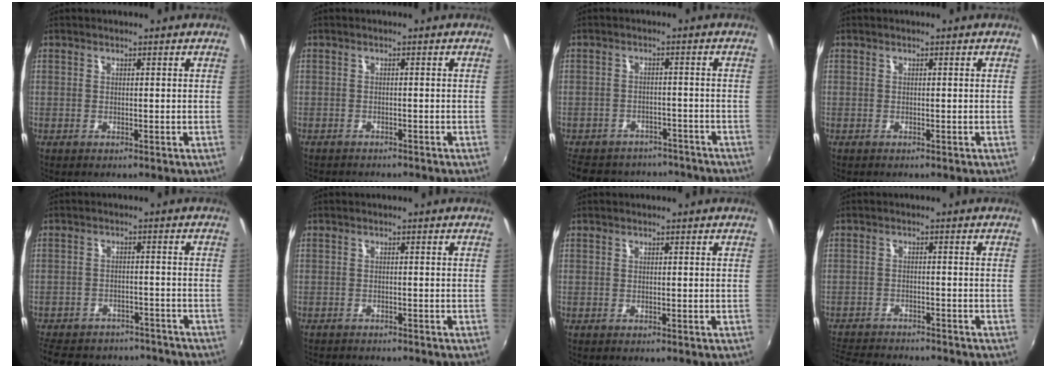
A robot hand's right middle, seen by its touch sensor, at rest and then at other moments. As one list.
[{"total": 2.8, "force": [-2.6, 0.7, 0.7], "torque": [-0.022, -0.012, -0.041]}, {"total": 16.3, "force": [-13.5, 7.4, 5.2], "torque": [-0.128, 0.020, -0.178]}, {"total": 0.0}, {"total": 19.1, "force": [-16.0, 8.0, 6.6], "torque": [-0.157, 0.015, -0.209]}, {"total": 3.7, "force": [-3.5, 0.7, 1.0], "torque": [-0.030, -0.014, -0.056]}, {"total": 0.0}, {"total": 10.8, "force": [-9.9, 2.3, 3.5], "torque": [-0.096, -0.012, -0.159]}]